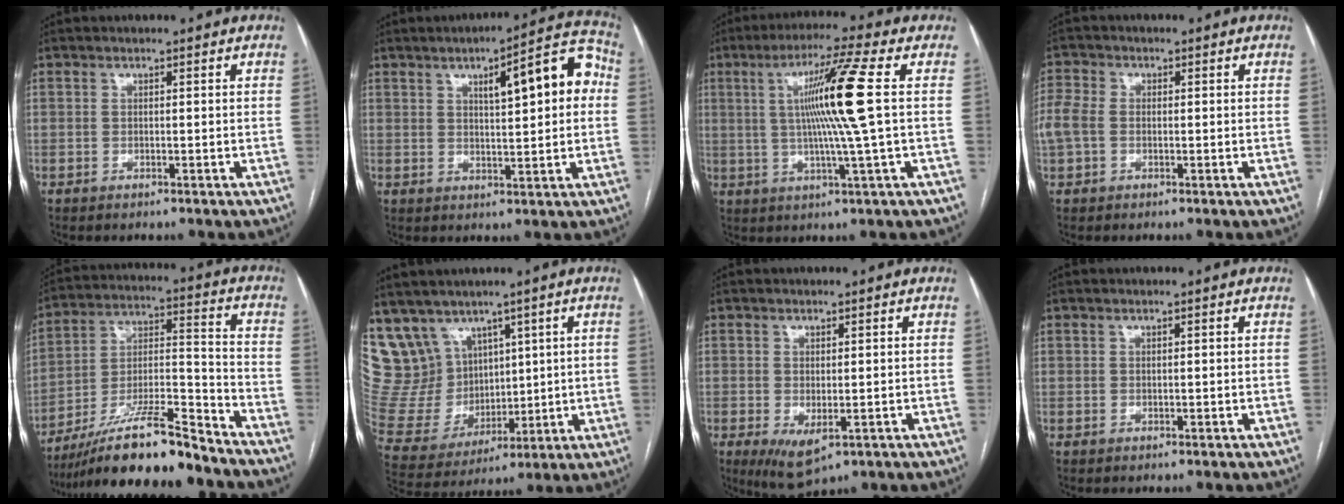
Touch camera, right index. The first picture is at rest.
{"total": 11.6, "force": [2.9, 2.6, 10.9], "torque": [-0.142, 0.031, 0.036]}
{"total": 11.6, "force": [1.6, -2.1, 11.3], "torque": [-0.198, 0.002, 0.029]}
{"total": 5.4, "force": [-0.3, 4.1, 3.5], "torque": [-0.108, 0.022, -0.009]}
{"total": 17.7, "force": [-14.9, 1.1, 9.4], "torque": [-0.186, -0.004, -0.266]}
{"total": 14.3, "force": [9.4, 10.2, 3.3], "torque": [-0.089, 0.053, 0.213]}
{"total": 5.6, "force": [-2.0, 2.6, 4.5], "torque": [-0.073, -0.018, -0.019]}
{"total": 0.0}